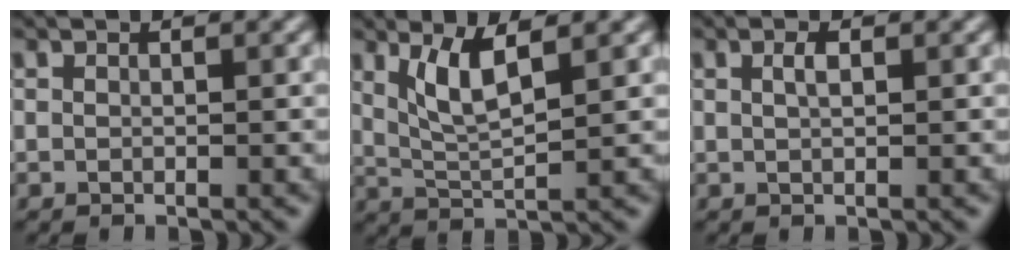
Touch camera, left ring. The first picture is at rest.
{"total": 3.7, "force": [1.7, 0.8, 3.2], "torque": [-0.070, -0.007, 0.040]}
{"total": 1.1, "force": [0.4, 0.3, 0.9], "torque": [-0.019, 0.003, 0.008]}